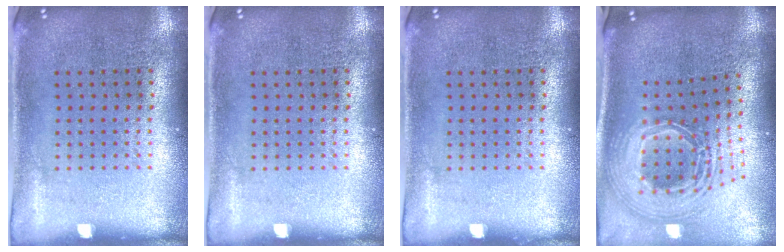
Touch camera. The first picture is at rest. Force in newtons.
{"total": 0.0}
{"total": 0.0}
{"total": 2.8, "press": 1.9, "slide": 2.0}